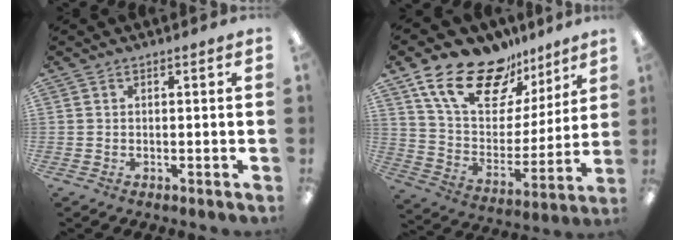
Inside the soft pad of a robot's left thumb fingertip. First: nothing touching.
{"total": 19.8, "force": [14.2, 10.0, 9.5], "torque": [-0.181, -0.083, 0.256]}